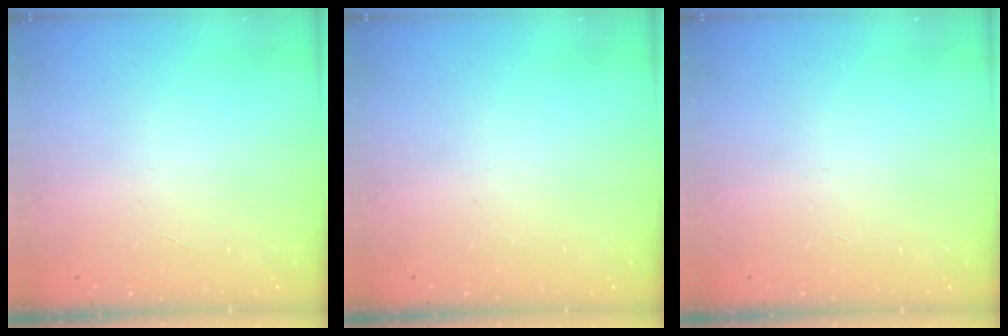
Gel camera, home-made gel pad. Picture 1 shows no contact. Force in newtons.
{"total": 0.0}
{"total": 0.0}